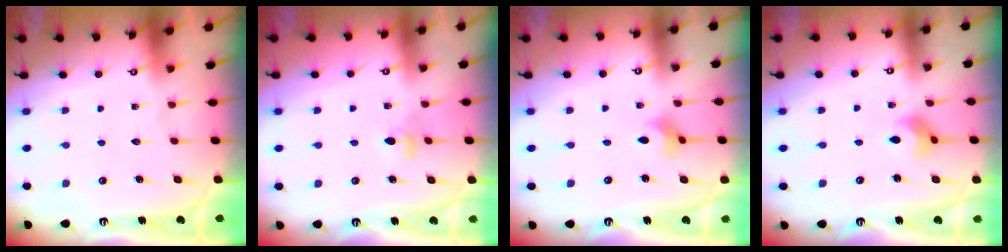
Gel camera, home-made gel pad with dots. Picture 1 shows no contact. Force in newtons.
{"total": 4.4, "press": 4.2, "slide": 1.0}
{"total": 2.2, "press": 2.2, "slide": 0.2}
{"total": 4.4, "press": 4.3, "slide": 0.7}